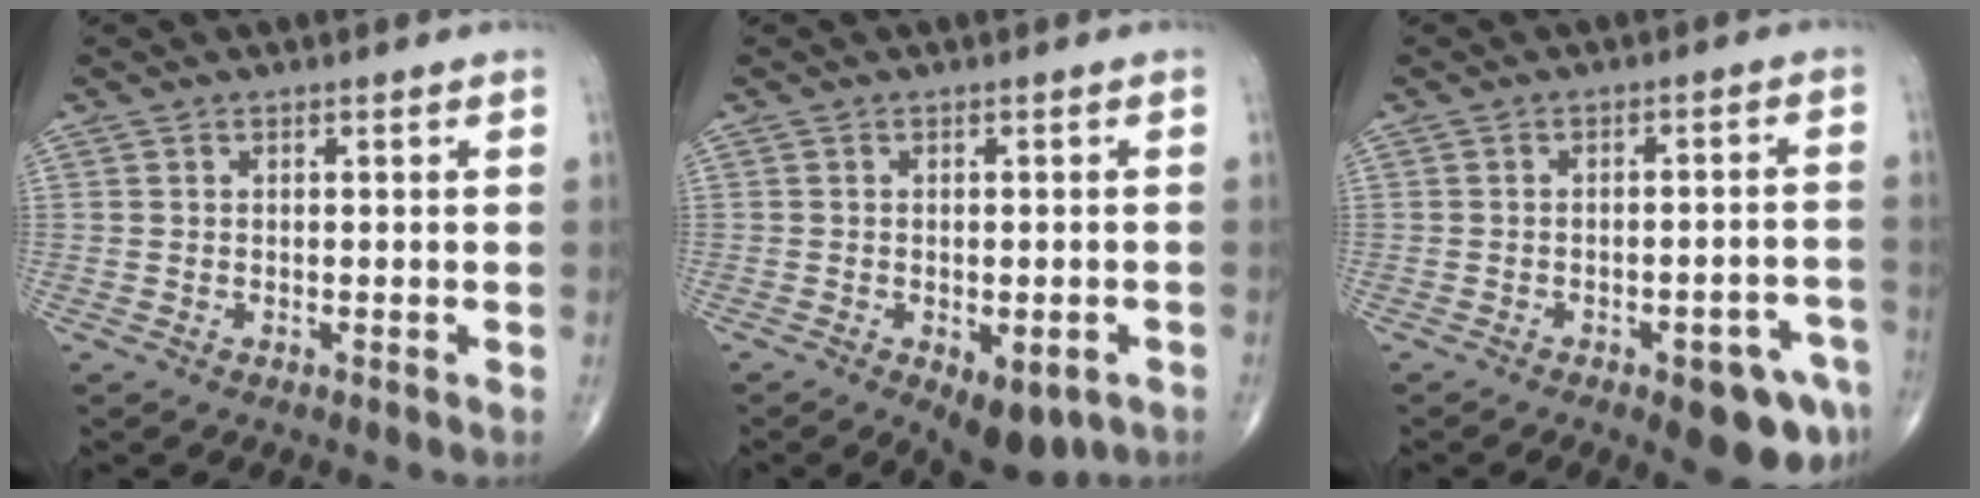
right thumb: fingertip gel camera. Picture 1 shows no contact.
{"total": 7.7, "force": [-3.6, 3.8, 5.7], "torque": [-0.069, 0.006, -0.041]}
{"total": 10.4, "force": [-5.8, 3.6, 7.8], "torque": [-0.081, 0.033, -0.068]}